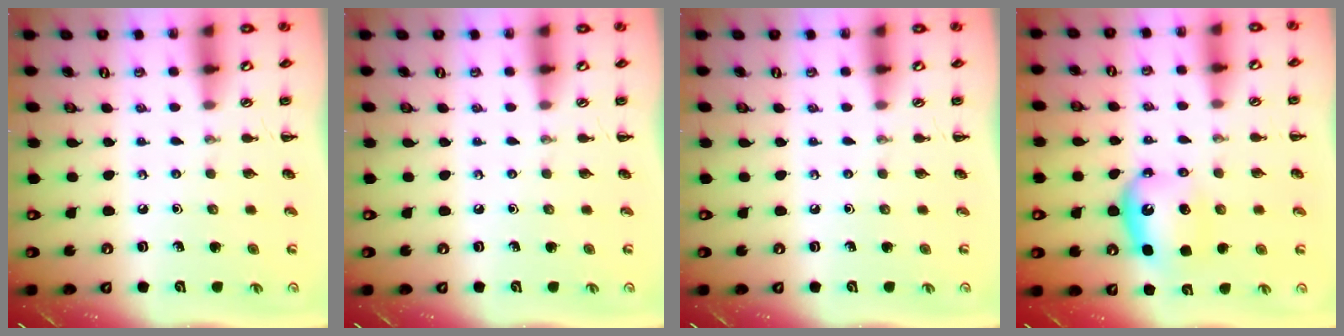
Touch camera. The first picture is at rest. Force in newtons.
{"total": 0.0}
{"total": 0.0}
{"total": 7.3, "press": 7.2, "slide": 1.2}